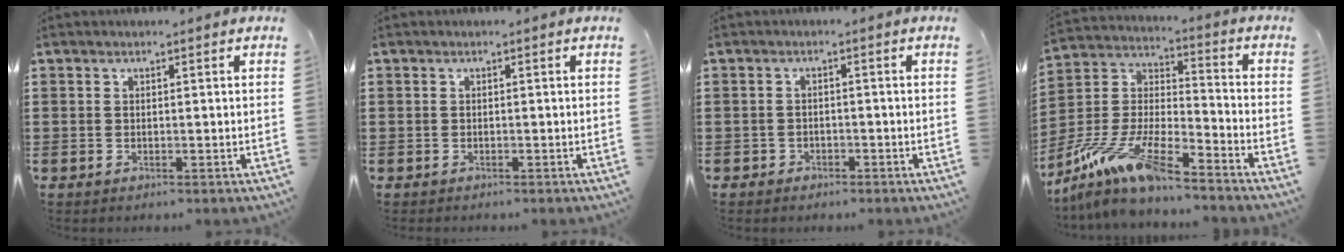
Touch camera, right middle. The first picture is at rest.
{"total": 0.5, "force": [-0.3, 0.4, -0.1], "torque": [0.002, 0.004, -0.008]}
{"total": 1.2, "force": [-1.0, 0.7, 0.0], "torque": [-0.004, 0.003, -0.024]}
{"total": 10.9, "force": [-9.0, 0.8, 6.1], "torque": [-0.139, 0.000, -0.186]}